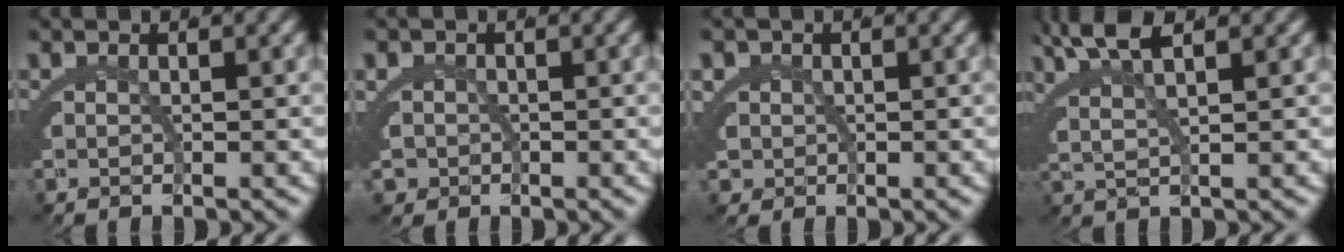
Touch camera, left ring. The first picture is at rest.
{"total": 4.4, "force": [-1.1, 4.1, 1.3], "torque": [-0.041, -0.024, -0.017]}
{"total": 4.2, "force": [0.0, 3.9, 1.6], "torque": [-0.050, -0.019, 0.003]}
{"total": 4.5, "force": [3.0, 1.0, 3.2], "torque": [-0.061, 0.009, 0.052]}